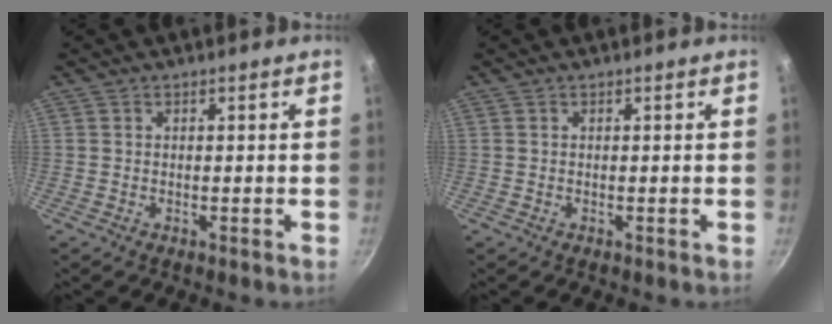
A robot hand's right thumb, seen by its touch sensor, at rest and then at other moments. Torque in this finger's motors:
{"motor_torque": [0.11, 0.12, -0.03, 0.04, 0.03]}